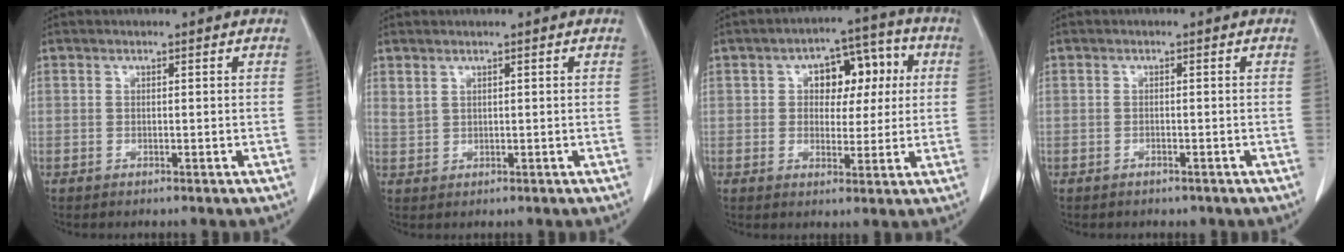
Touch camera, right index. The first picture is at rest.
{"total": 1.4, "force": [1.1, 0.5, 0.6], "torque": [-0.013, 0.004, 0.029]}
{"total": 8.7, "force": [1.8, 5.2, 6.8], "torque": [-0.082, 0.035, 0.029]}
{"total": 1.2, "force": [-0.9, 0.7, 0.2], "torque": [-0.004, 0.001, -0.009]}